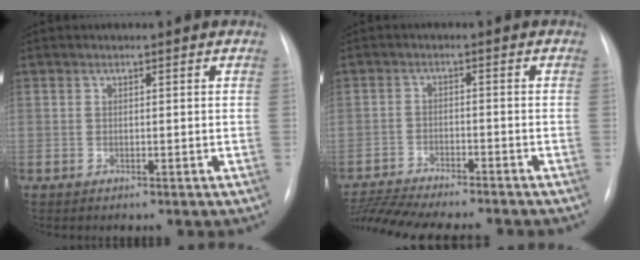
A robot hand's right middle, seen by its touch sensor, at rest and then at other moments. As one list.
[{"total": 14.3, "force": [-13.1, 1.1, 5.7], "torque": [-0.102, -0.009, -0.197]}]